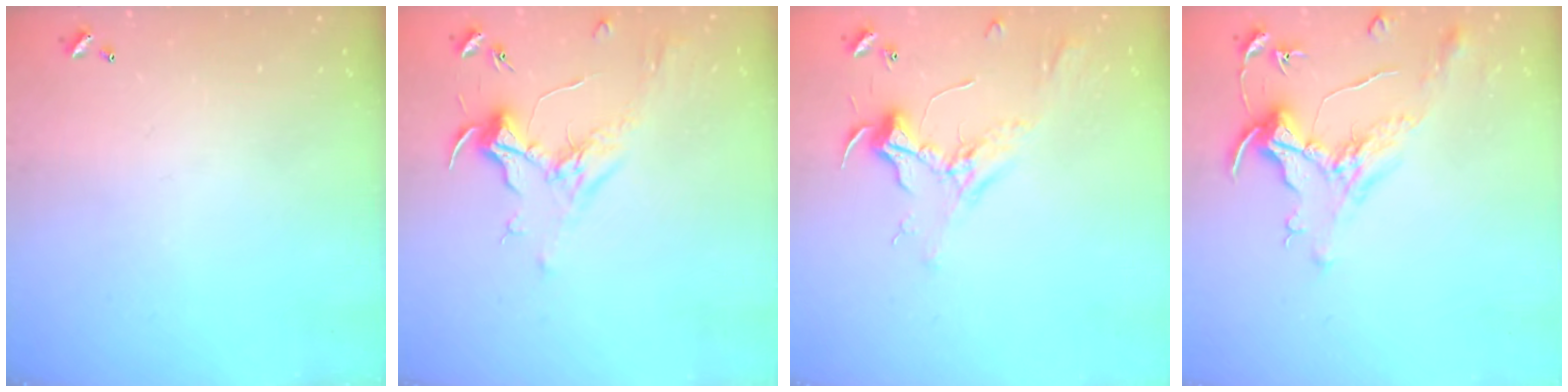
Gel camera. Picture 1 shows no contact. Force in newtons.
{"total": 1.9, "press": 1.7, "slide": 0.7}
{"total": 2.3, "press": 2.2, "slide": 0.7}
{"total": 1.6, "press": 1.4, "slide": 0.7}